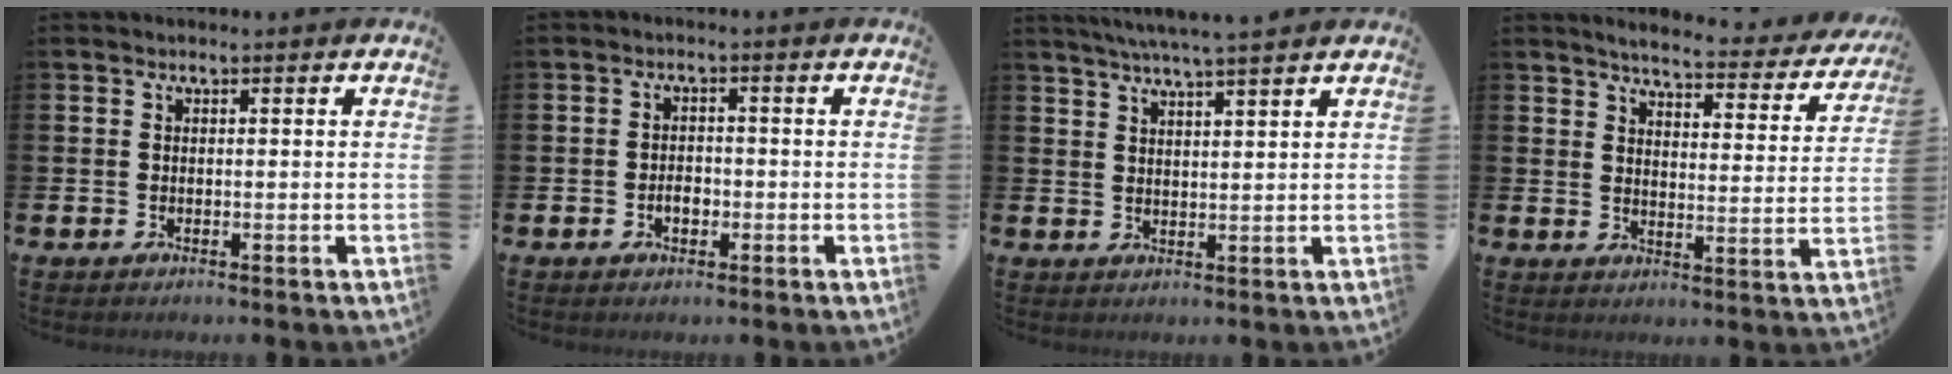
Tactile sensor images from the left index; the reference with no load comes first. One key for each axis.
{"total": 2.2, "fx": -0.7, "fy": 1.4, "fz": 1.5, "tx": -0.019, "ty": 0.000, "tz": -0.016}
{"total": 4.9, "fx": 4.6, "fy": -0.5, "fz": 1.5, "tx": -0.042, "ty": -0.014, "tz": 0.083}
{"total": 4.4, "fx": 4.2, "fy": 0.6, "fz": 1.4, "tx": -0.042, "ty": -0.030, "tz": 0.065}